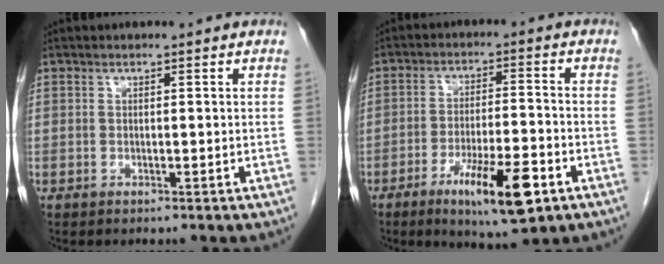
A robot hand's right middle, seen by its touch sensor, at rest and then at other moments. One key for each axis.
{"total": 11.0, "fx": -5.6, "fy": 1.7, "fz": 9.3, "tx": -0.158, "ty": -0.015, "tz": -0.087}